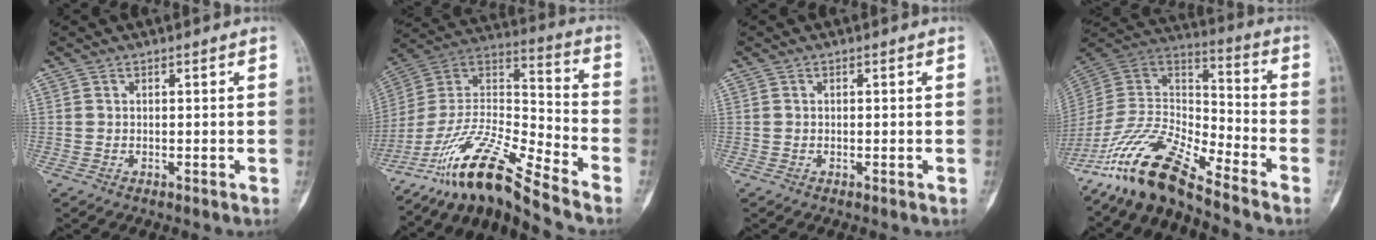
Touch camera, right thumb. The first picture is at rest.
{"total": 17.1, "force": [-13.8, 1.6, 9.9], "torque": [-0.200, 0.087, -0.260]}
{"total": 0.0}
{"total": 16.1, "force": [-13.0, 3.6, 8.8], "torque": [-0.165, 0.083, -0.257]}